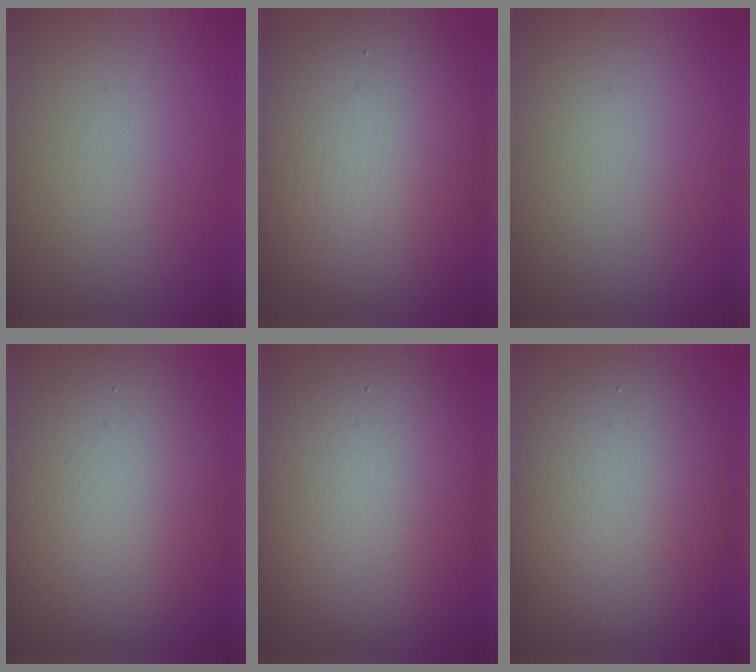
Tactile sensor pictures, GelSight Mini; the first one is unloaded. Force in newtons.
{"total": 13.7, "press": 13.7, "slide": 0.7}
{"total": 0.0}
{"total": 10.7, "press": 10.7, "slide": 0.7}
{"total": 12.5, "press": 12.4, "slide": 1.2}
{"total": 9.7, "press": 9.6, "slide": 0.8}